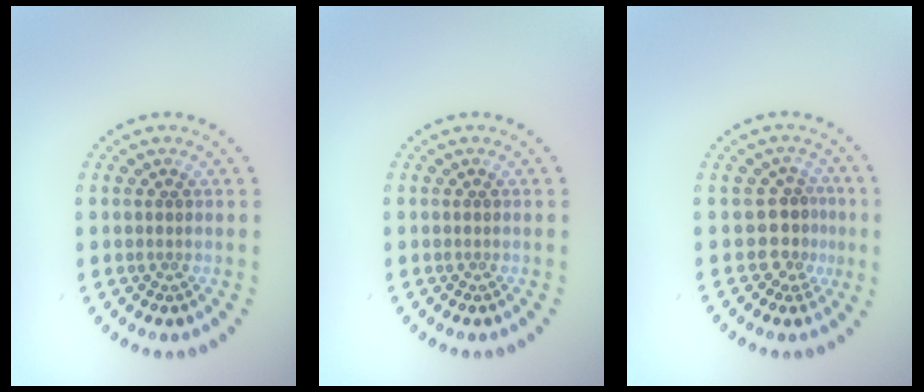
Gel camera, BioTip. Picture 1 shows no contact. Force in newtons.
{"total": 0.0}
{"total": 2.4, "press": 1.8, "slide": 1.6}